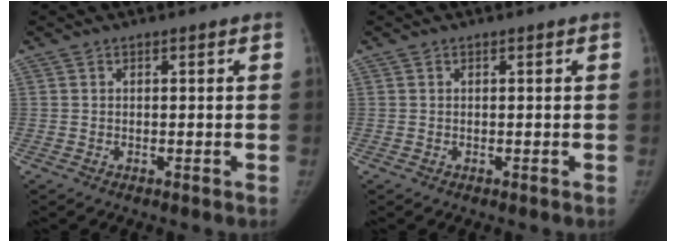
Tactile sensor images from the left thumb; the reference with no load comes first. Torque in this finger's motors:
{"motor_torque": [0.04, 0.03, 0.23, -0.24, 0.02]}